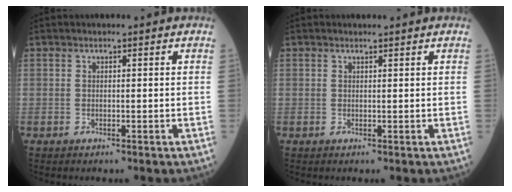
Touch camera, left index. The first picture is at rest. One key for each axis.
{"total": 0.6, "fx": 0.6, "fy": 0.0, "fz": 0.0, "tx": -0.009, "ty": -0.002, "tz": 0.008}